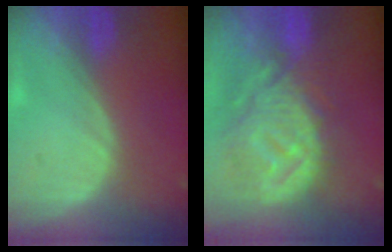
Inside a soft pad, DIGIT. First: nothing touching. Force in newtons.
{"total": 12.3, "press": 11.0, "slide": 5.5}